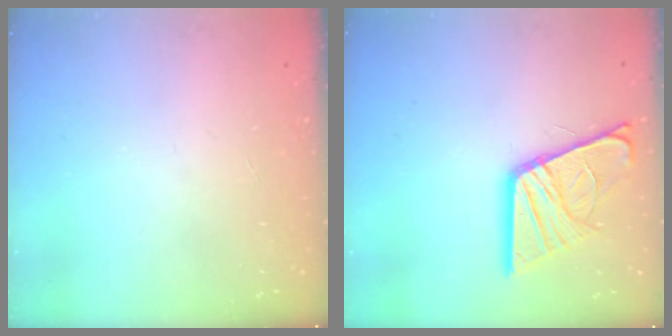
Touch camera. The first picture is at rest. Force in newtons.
{"total": 17.2, "press": 17.1, "slide": 1.9}